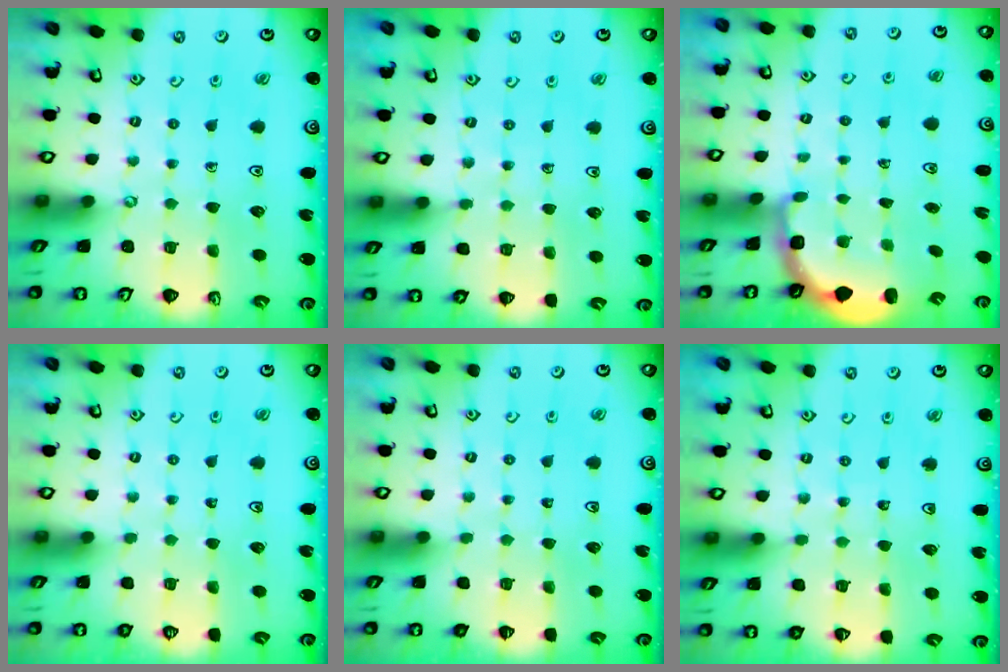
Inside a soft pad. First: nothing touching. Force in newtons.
{"total": 2.7, "press": 2.6, "slide": 0.5}
{"total": 2.9, "press": 2.3, "slide": 1.7}
{"total": 0.0}
{"total": 0.0}
{"total": 3.3, "press": 3.2, "slide": 0.4}